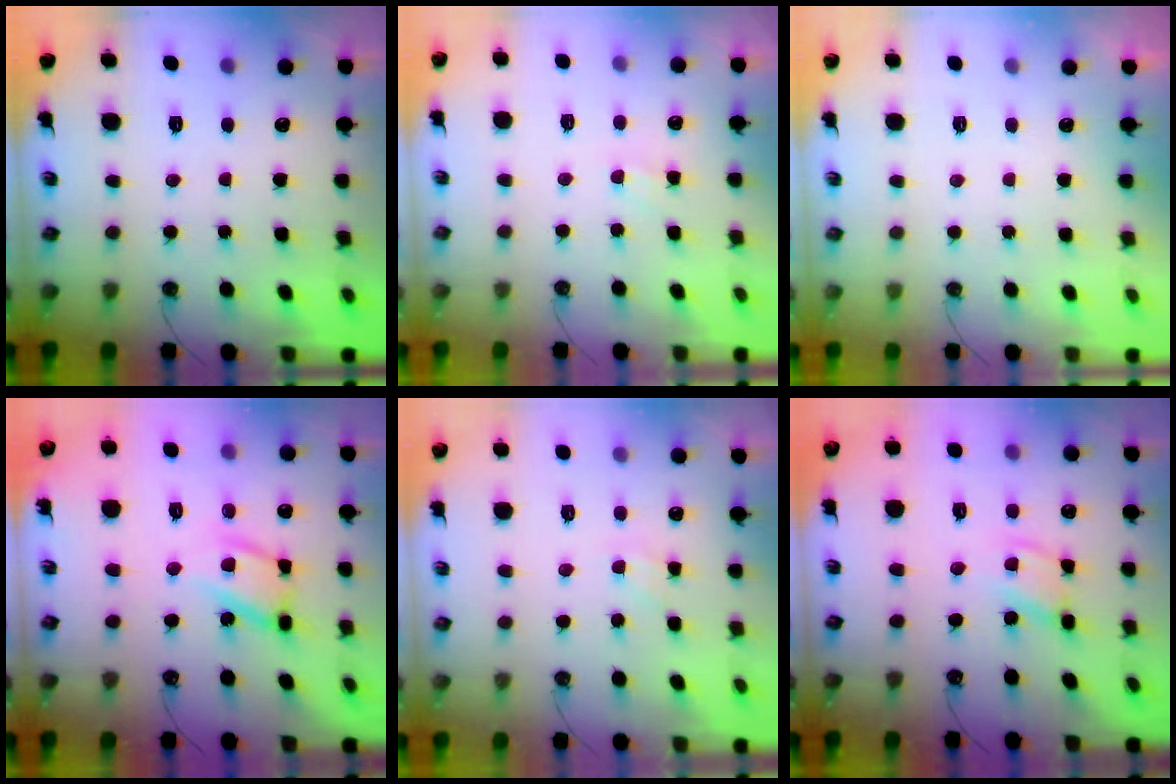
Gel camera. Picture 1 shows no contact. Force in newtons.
{"total": 5.3, "press": 5.2, "slide": 0.7}
{"total": 0.0}
{"total": 13.3, "press": 13.3, "slide": 1.2}
{"total": 1.4, "press": 1.3, "slide": 0.2}
{"total": 7.5, "press": 7.4, "slide": 0.5}